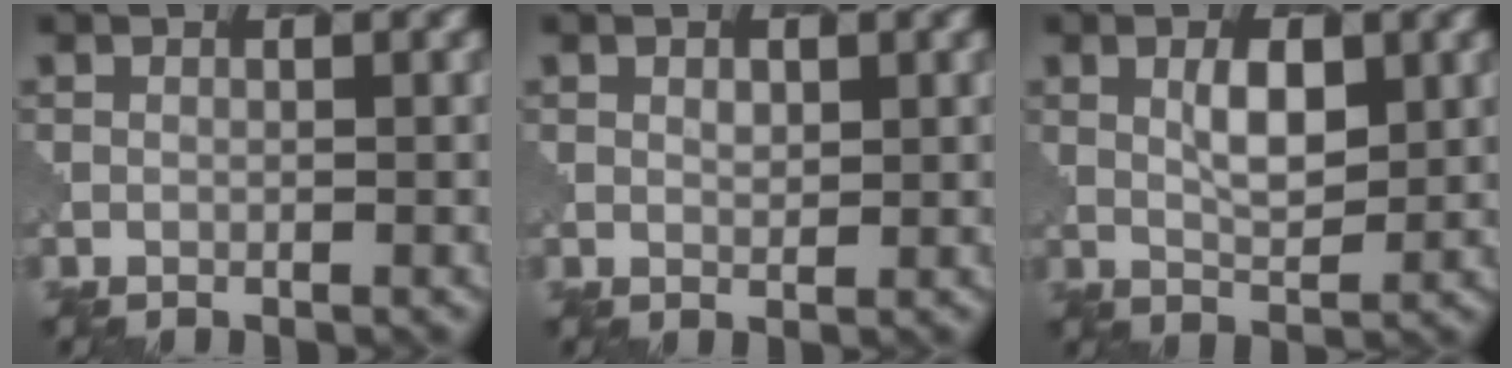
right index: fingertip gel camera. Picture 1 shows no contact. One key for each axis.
{"total": 0.9, "fx": 0.6, "fy": 0.5, "fz": 0.4, "tx": -0.008, "ty": -0.002, "tz": 0.013}
{"total": 3.2, "fx": 1.1, "fy": 1.3, "fz": 2.8, "tx": -0.050, "ty": 0.000, "tz": 0.021}